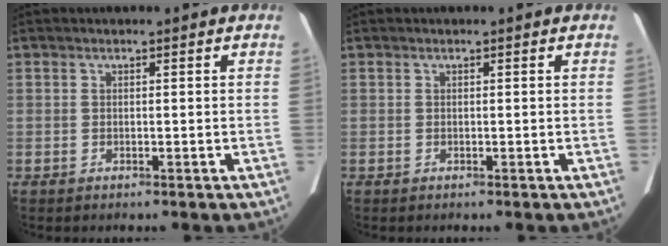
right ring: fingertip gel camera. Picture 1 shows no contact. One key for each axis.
{"total": 0.0}